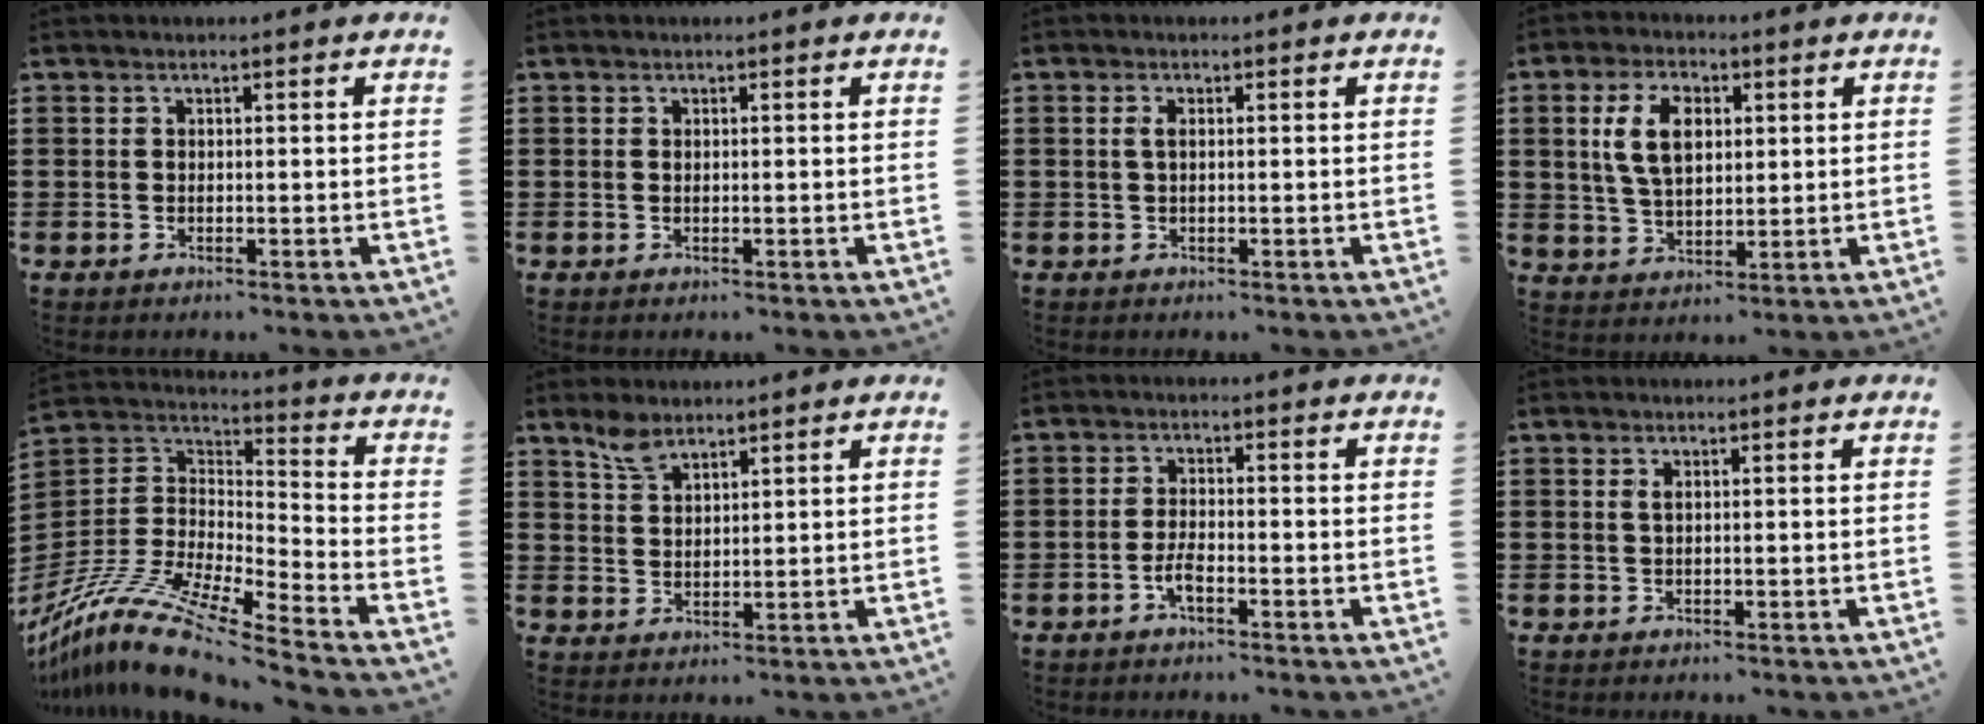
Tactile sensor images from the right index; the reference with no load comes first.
{"total": 0.0}
{"total": 1.5, "force": [0.2, 0.6, 1.3], "torque": [-0.028, 0.006, 0.002]}
{"total": 7.6, "force": [1.9, 4.5, 5.8], "torque": [-0.132, 0.009, 0.026]}
{"total": 13.3, "force": [-10.7, 1.9, 7.7], "torque": [-0.175, 0.007, -0.213]}
{"total": 3.7, "force": [2.9, 1.6, 1.7], "torque": [-0.043, 0.002, 0.055]}
{"total": 2.9, "force": [-1.5, 0.7, 2.3], "torque": [-0.056, -0.002, -0.033]}
{"total": 1.0, "force": [0.4, 0.4, 0.9], "torque": [-0.019, 0.004, 0.005]}